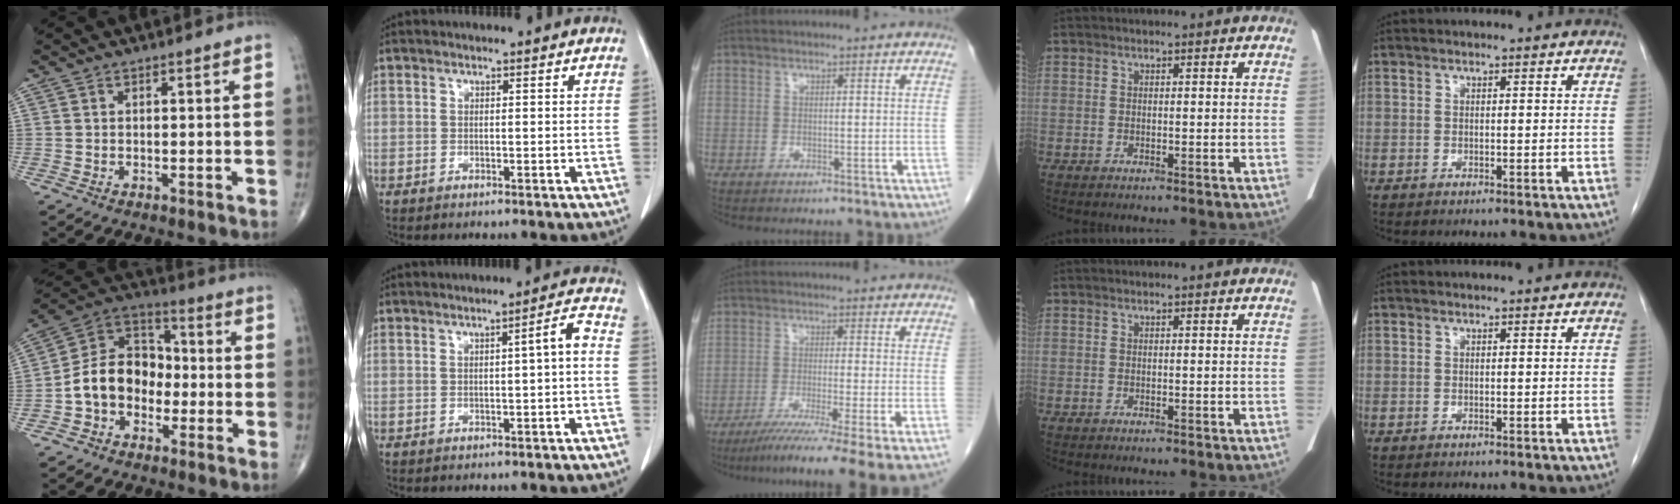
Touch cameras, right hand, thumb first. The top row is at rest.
{"thumb": {"total": 12.8, "force": [-2.7, 9.8, 7.7], "torque": [-0.105, 0.047, -0.063]}, "index": {"total": 3.1, "force": [-0.1, 0.1, 3.1], "torque": [-0.047, 0.009, -0.002]}, "middle": {"total": 13.3, "force": [-10.3, -2.6, 8.0], "torque": [-0.103, -0.046, -0.157]}}